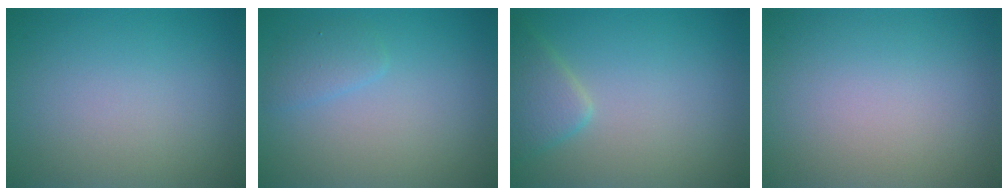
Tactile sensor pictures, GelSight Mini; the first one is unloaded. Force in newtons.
{"total": 1.4, "press": 1.4, "slide": 0.1}
{"total": 2.7, "press": 2.7, "slide": 0.2}
{"total": 0.0}